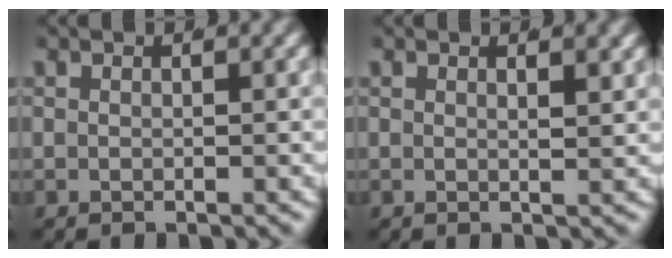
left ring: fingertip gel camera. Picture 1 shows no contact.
{"total": 1.0, "force": [0.6, -0.2, 0.8], "torque": [-0.009, -0.006, 0.011]}